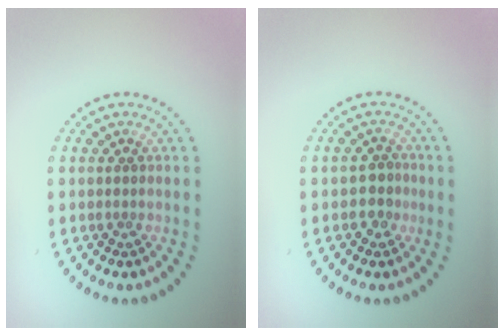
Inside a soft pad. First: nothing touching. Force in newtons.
{"total": 2.0, "press": 1.8, "slide": 0.8}